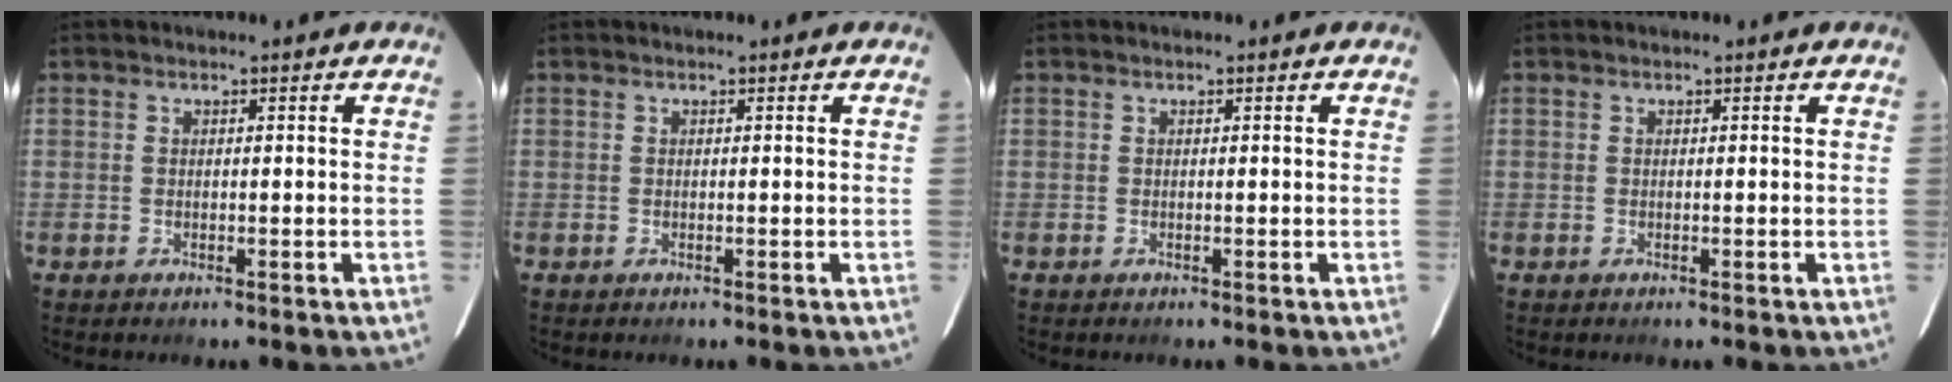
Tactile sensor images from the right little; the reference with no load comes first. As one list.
[{"total": 0.0}, {"total": 0.0}, {"total": 0.0}]